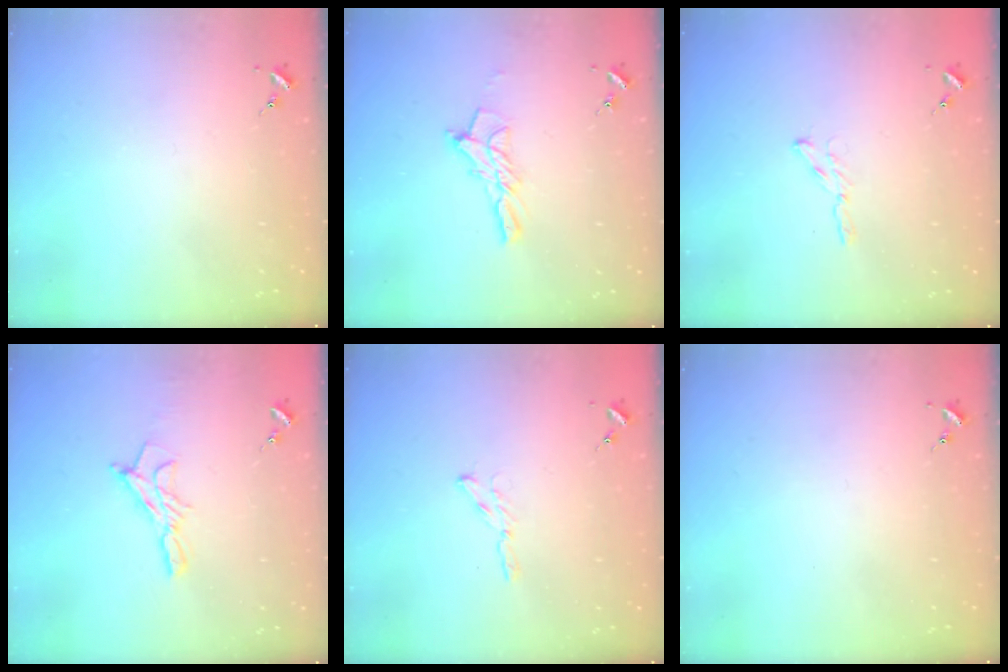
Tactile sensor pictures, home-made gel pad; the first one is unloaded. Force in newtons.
{"total": 10.7, "press": 10.7, "slide": 0.9}
{"total": 2.7, "press": 2.7, "slide": 0.2}
{"total": 9.6, "press": 9.6, "slide": 0.6}
{"total": 2.7, "press": 2.7, "slide": 0.2}
{"total": 0.0}